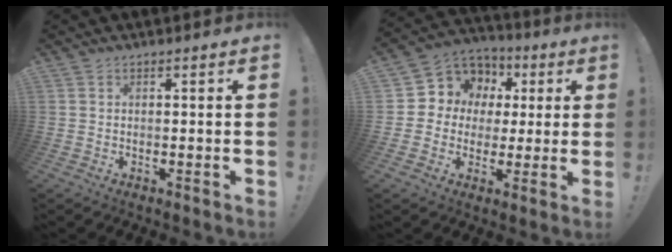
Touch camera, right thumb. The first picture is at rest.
{"total": 8.9, "force": [1.9, 8.3, 2.5], "torque": [-0.032, -0.020, 0.048]}